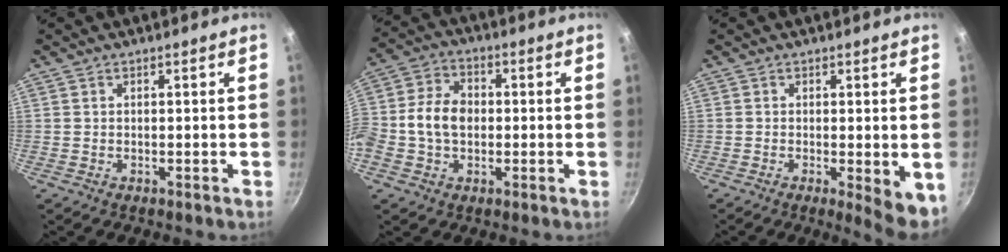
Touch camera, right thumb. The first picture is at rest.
{"total": 10.5, "force": [-0.5, 7.7, 7.1], "torque": [-0.117, 0.024, -0.028]}
{"total": 5.9, "force": [-1.0, 1.6, 5.6], "torque": [-0.063, -0.008, -0.008]}